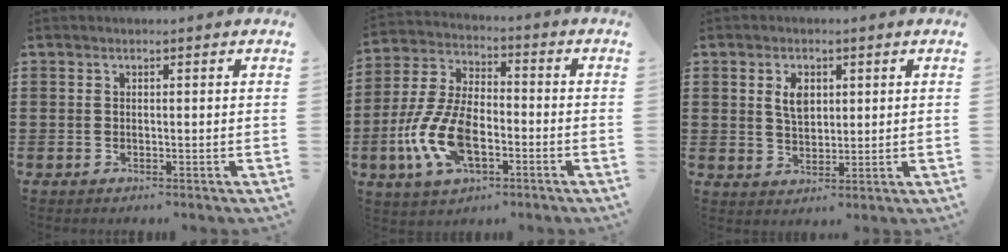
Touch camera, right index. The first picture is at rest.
{"total": 11.4, "force": [-3.8, 5.9, 9.0], "torque": [-0.226, -0.010, -0.078]}
{"total": 4.0, "force": [1.3, 2.4, 2.9], "torque": [-0.057, 0.008, 0.019]}